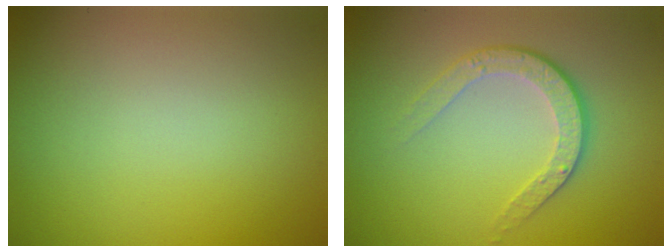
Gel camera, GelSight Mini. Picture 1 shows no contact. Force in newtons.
{"total": 3.5, "press": 2.5, "slide": 2.4}